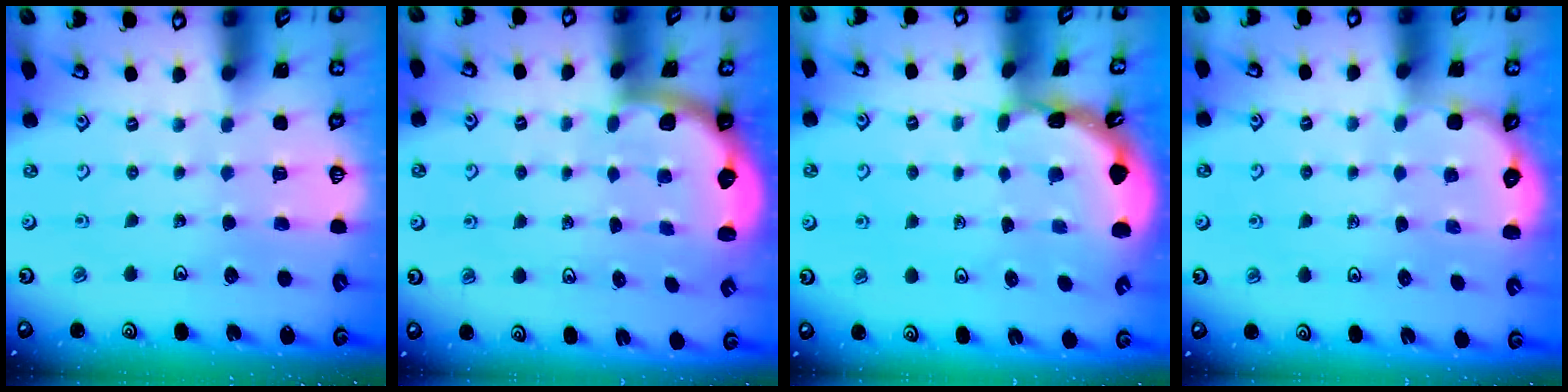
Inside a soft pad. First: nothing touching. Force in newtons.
{"total": 2.2, "press": 2.1, "slide": 0.8}
{"total": 1.8, "press": 1.8, "slide": 0.1}
{"total": 2.6, "press": 2.5, "slide": 0.5}